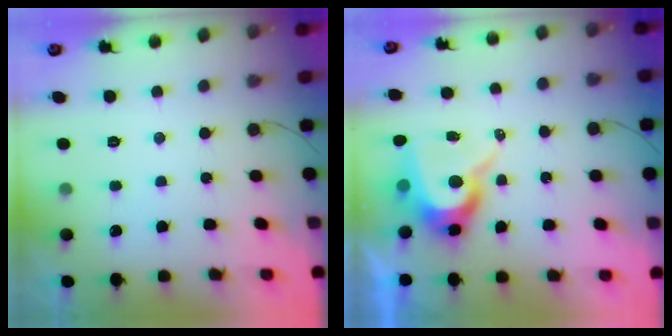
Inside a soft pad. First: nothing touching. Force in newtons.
{"total": 10.8, "press": 10.7, "slide": 0.8}